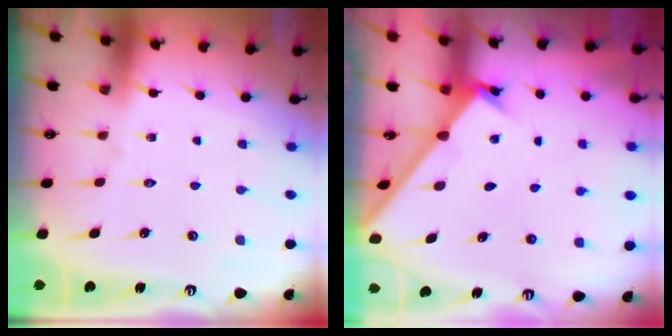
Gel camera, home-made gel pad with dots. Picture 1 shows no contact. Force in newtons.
{"total": 1.8, "press": 1.8, "slide": 0.2}